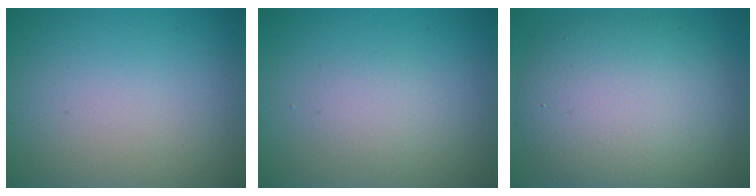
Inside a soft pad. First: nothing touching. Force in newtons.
{"total": 1.3, "press": 1.3, "slide": 0.1}
{"total": 9.7, "press": 9.6, "slide": 0.7}